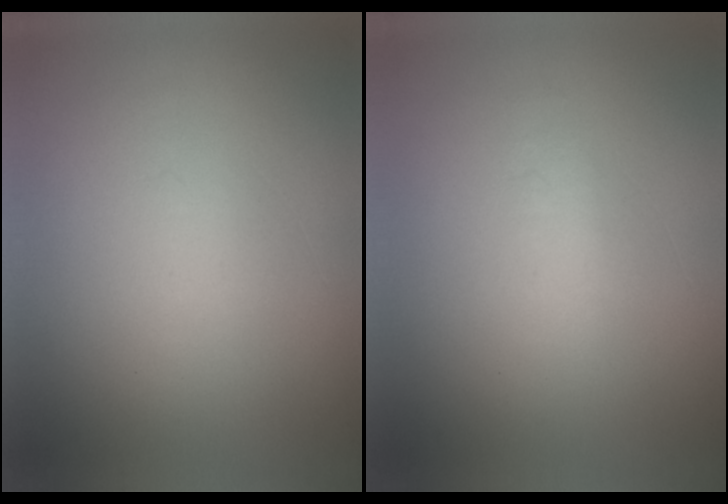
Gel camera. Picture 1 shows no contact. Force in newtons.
{"total": 1.3}